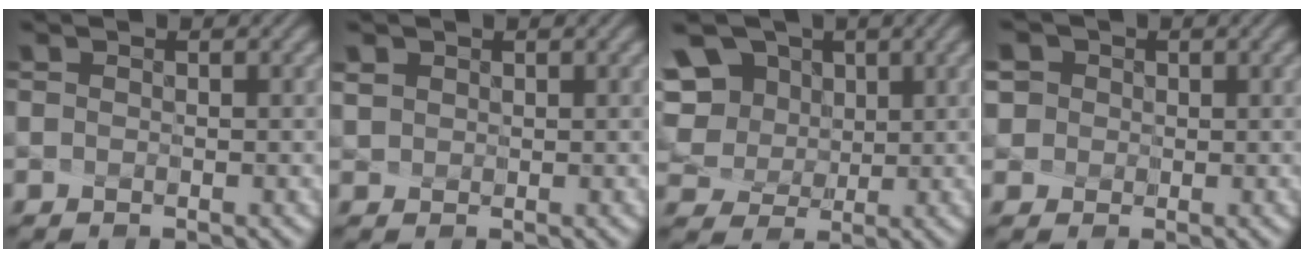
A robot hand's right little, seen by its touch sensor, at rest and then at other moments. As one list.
[{"total": 1.3, "force": [1.0, 0.9, 0.3], "torque": [-0.027, 0.000, 0.035]}, {"total": 8.3, "force": [3.9, 6.1, 4.0], "torque": [-0.095, 0.016, 0.074]}, {"total": 4.8, "force": [2.1, 4.0, 1.6], "torque": [-0.033, 0.021, 0.020]}]